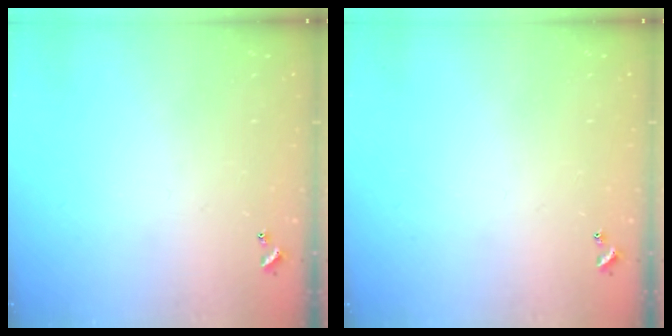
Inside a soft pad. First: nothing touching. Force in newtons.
{"total": 0.0}